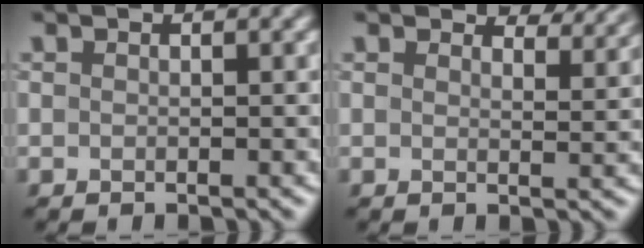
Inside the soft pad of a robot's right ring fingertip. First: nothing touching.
{"total": 3.4, "force": [3.2, 0.7, 1.2], "torque": [-0.025, -0.002, 0.038]}